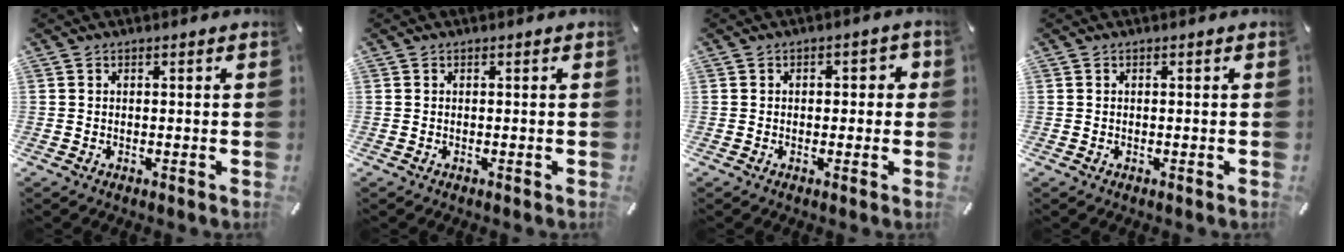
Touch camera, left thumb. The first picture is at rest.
{"total": 0.0}
{"total": 2.6, "force": [-0.5, 1.9, 1.7], "torque": [-0.017, 0.004, -0.016]}
{"total": 0.0}